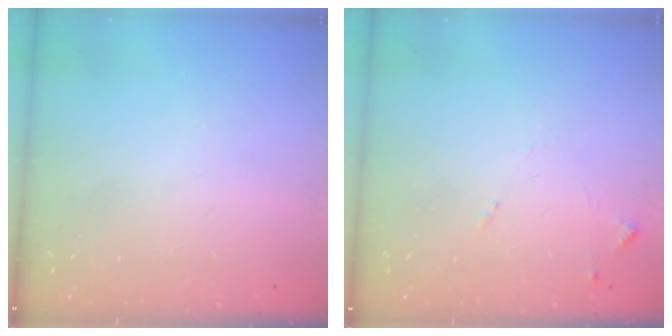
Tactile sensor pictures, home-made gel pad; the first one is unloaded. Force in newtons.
{"total": 6.7, "press": 6.6, "slide": 0.6}